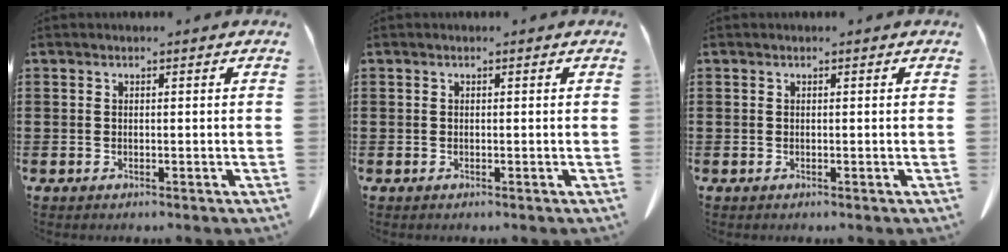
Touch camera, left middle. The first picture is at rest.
{"total": 0.0}
{"total": 0.0}